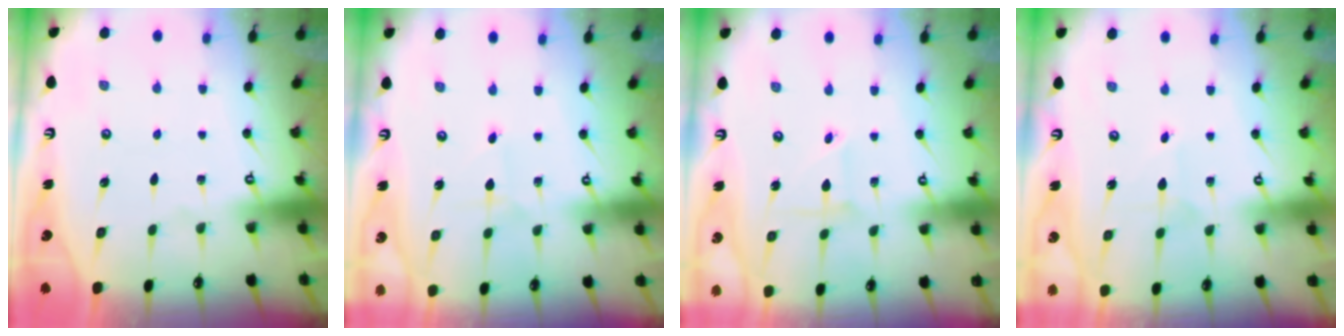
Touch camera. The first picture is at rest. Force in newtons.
{"total": 1.3, "press": 1.3, "slide": 0.1}
{"total": 2.2, "press": 2.2, "slide": 0.2}
{"total": 2.0, "press": 2.0, "slide": 0.2}